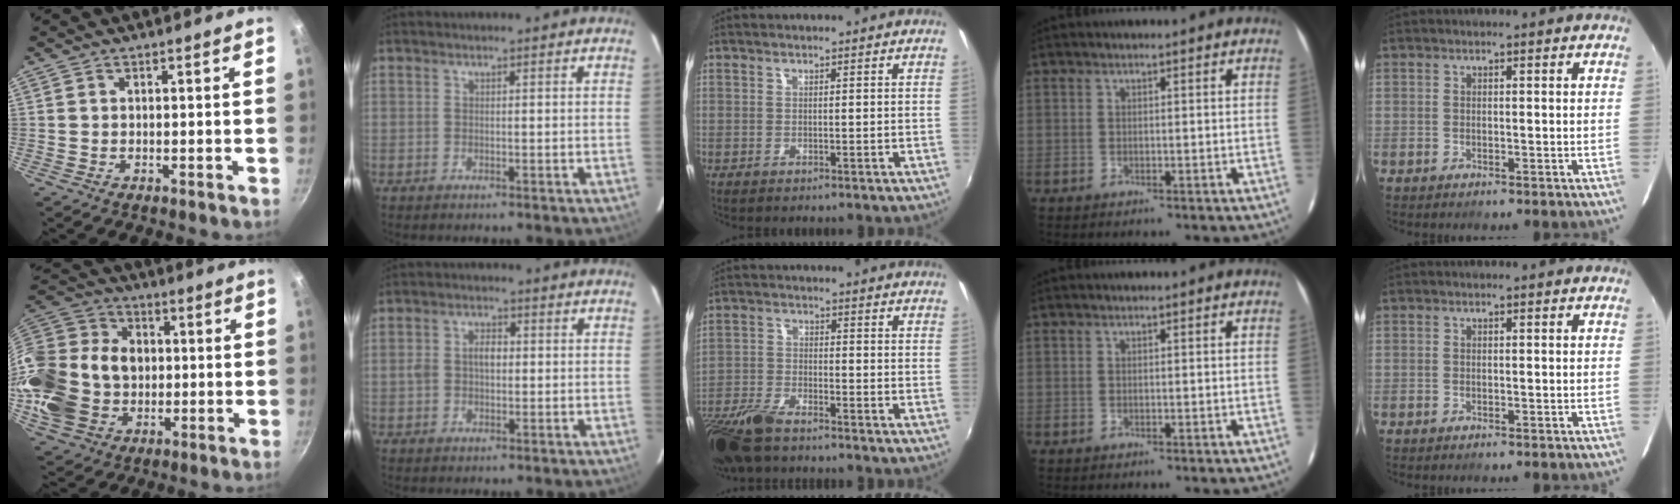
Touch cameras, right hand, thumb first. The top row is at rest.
{"thumb": {"total": 24.8, "force": [-0.9, 19.8, 14.9], "torque": [-0.297, 0.042, -0.002]}, "index": {"total": 4.0, "force": [0.0, 2.8, 2.8], "torque": [-0.050, 0.011, -0.001]}, "middle": {"total": 11.0, "force": [-8.7, 3.2, 5.9], "torque": [-0.146, -0.025, -0.175]}}